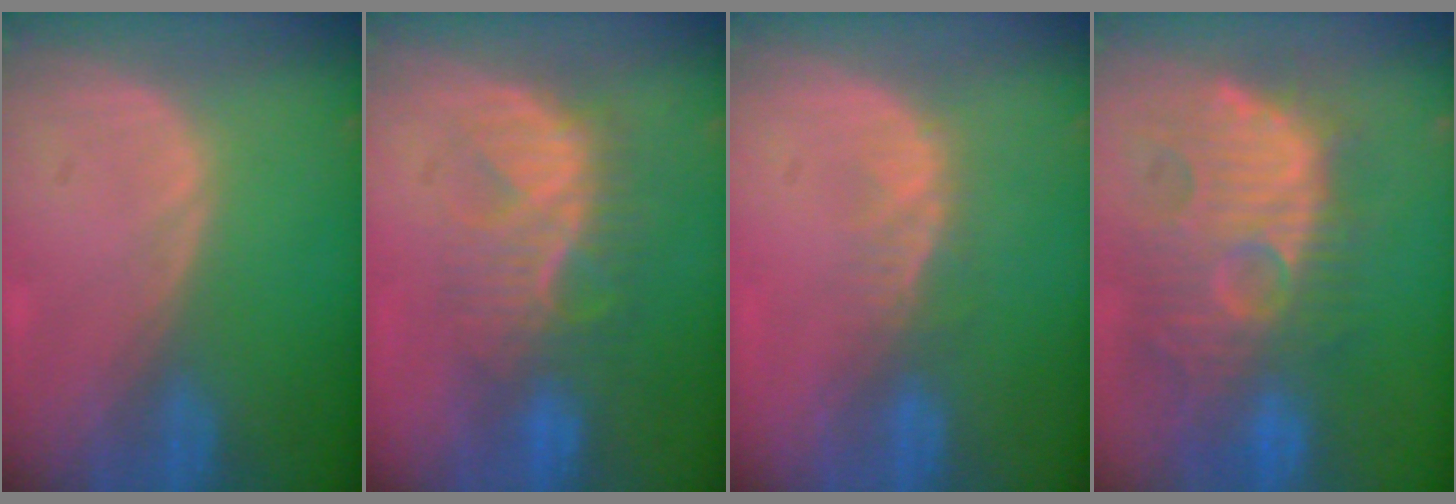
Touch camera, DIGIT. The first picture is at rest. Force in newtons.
{"total": 8.0, "press": 7.9, "slide": 1.2}
{"total": 3.1, "press": 2.7, "slide": 1.5}
{"total": 13.3, "press": 12.4, "slide": 4.9}